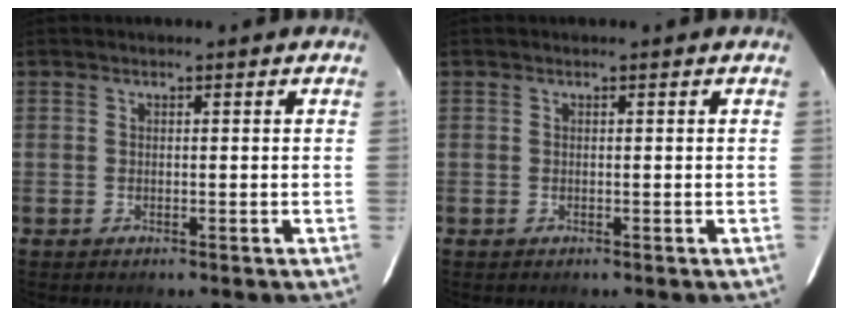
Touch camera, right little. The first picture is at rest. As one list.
[{"total": 0.0}]